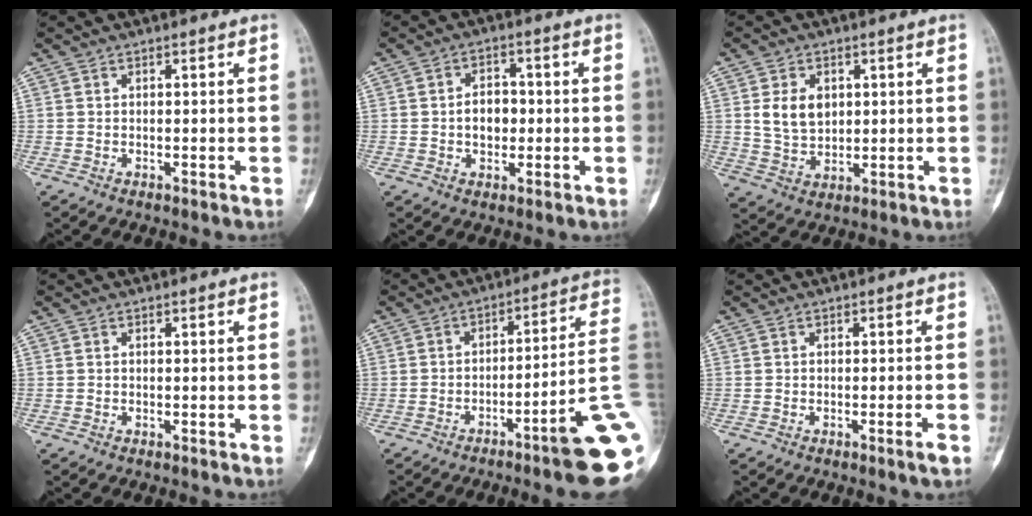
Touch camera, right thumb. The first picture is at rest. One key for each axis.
{"total": 5.9, "fx": -0.3, "fy": 4.2, "fz": 4.0, "tx": -0.044, "ty": 0.012, "tz": -0.007}
{"total": 7.3, "fx": 1.7, "fy": 5.3, "fz": 4.7, "tx": -0.064, "ty": -0.011, "tz": 0.040}
{"total": 0.0}
{"total": 14.7, "fx": -5.5, "fy": 0.8, "fz": 13.6, "tx": -0.135, "ty": 0.039, "tz": -0.079}
{"total": 1.9, "fx": -1.1, "fy": -0.2, "fz": 1.5, "tx": -0.024, "ty": -0.003, "tz": -0.019}